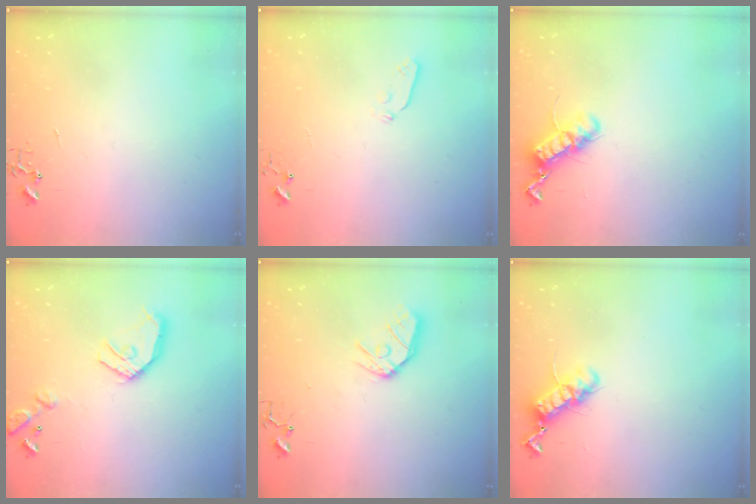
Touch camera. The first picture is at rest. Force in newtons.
{"total": 3.7, "press": 3.6, "slide": 0.4}
{"total": 12.2, "press": 12.2, "slide": 0.9}
{"total": 14.7, "press": 14.6, "slide": 1.6}
{"total": 11.0, "press": 11.0, "slide": 1.3}
{"total": 11.8, "press": 11.8, "slide": 1.2}